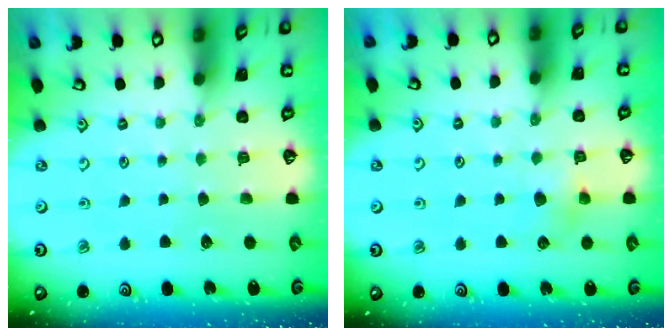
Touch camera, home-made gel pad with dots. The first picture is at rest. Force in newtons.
{"total": 5.3, "press": 5.3, "slide": 0.6}